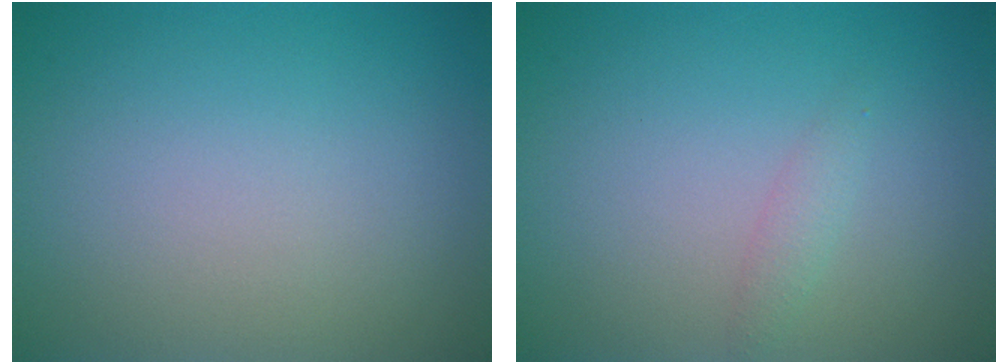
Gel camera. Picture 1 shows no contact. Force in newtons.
{"total": 1.0, "press": 1.0, "slide": 0.0}